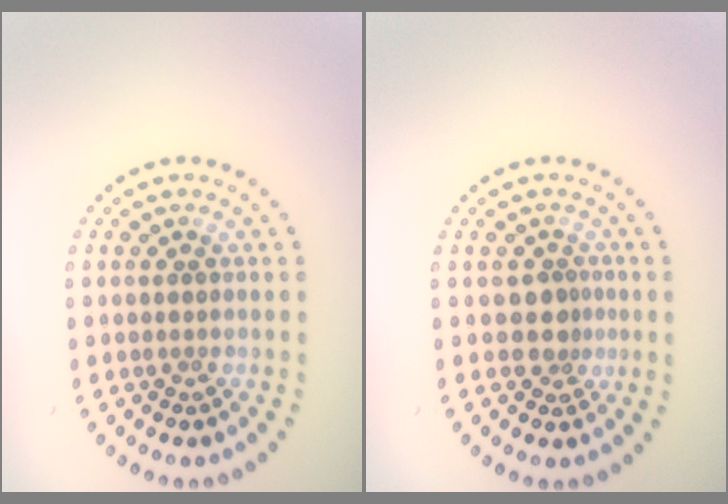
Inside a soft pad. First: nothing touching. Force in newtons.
{"total": 1.9, "press": 1.4, "slide": 1.3}